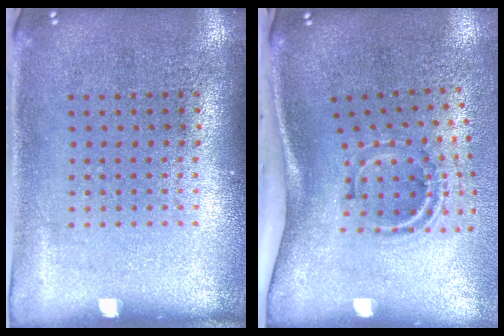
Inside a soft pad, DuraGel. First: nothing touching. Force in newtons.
{"total": 2.2, "press": 1.2, "slide": 1.8}